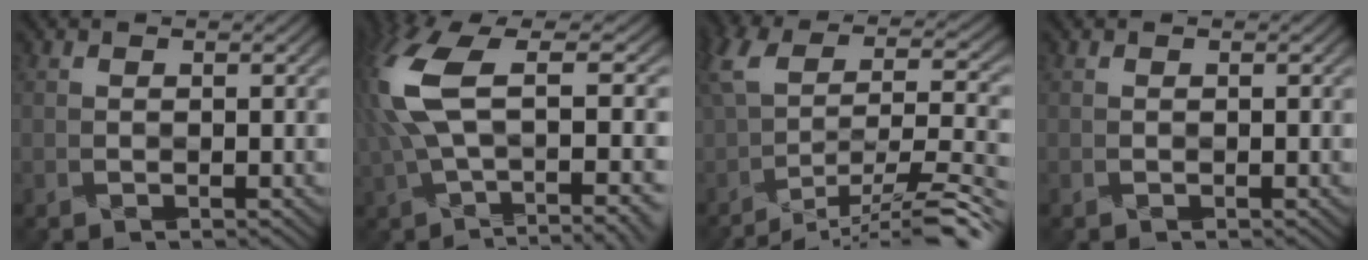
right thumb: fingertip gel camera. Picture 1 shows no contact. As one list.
[{"total": 13.9, "force": [1.2, 4.7, 13.1], "torque": [-0.299, 0.011, 0.033]}, {"total": 12.9, "force": [-8.0, 3.3, 9.5], "torque": [-0.195, 0.006, -0.131]}, {"total": 0.0}]